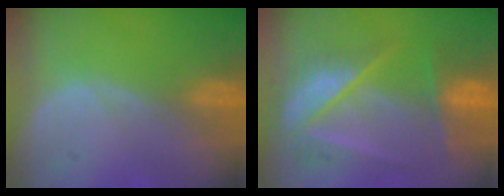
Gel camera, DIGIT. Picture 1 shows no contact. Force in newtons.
{"total": 9.5, "press": 8.3, "slide": 4.7}